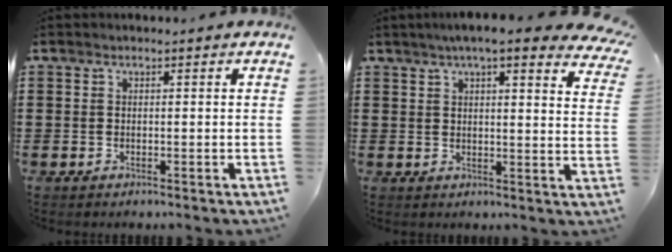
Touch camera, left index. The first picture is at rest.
{"total": 6.3, "force": [5.4, 0.8, 3.2], "torque": [-0.072, -0.008, 0.095]}